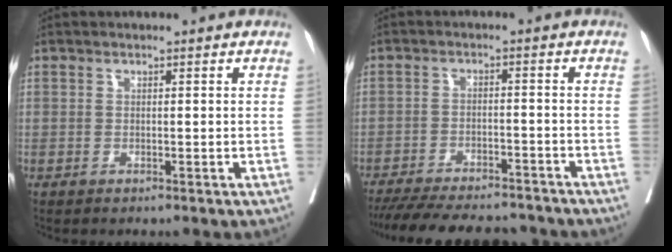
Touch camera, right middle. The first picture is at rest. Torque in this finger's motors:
{"motor_torque": [1.07, -1.08, 0.18, 0.04]}